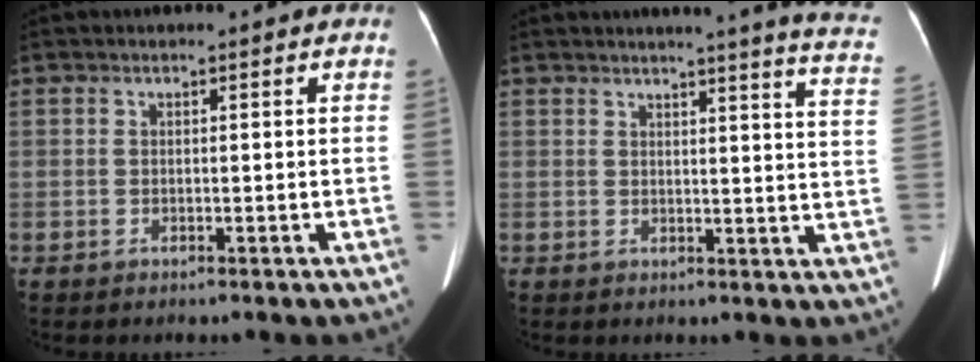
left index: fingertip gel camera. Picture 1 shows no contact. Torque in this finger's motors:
{"motor_torque": [0.85, -1.29, 0.24, 0.06]}